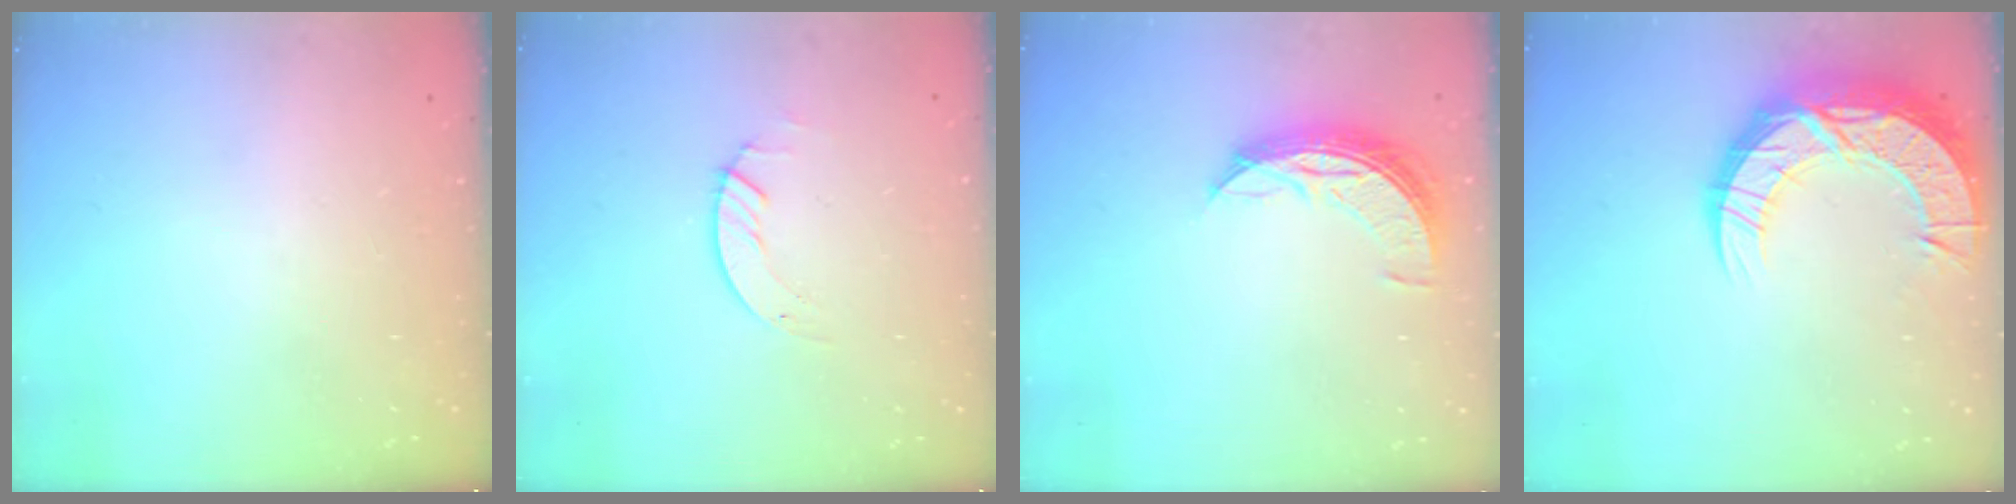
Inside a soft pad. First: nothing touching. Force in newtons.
{"total": 1.4, "press": 1.4, "slide": 0.2}
{"total": 8.2, "press": 8.1, "slide": 0.3}
{"total": 17.6, "press": 17.6, "slide": 1.4}